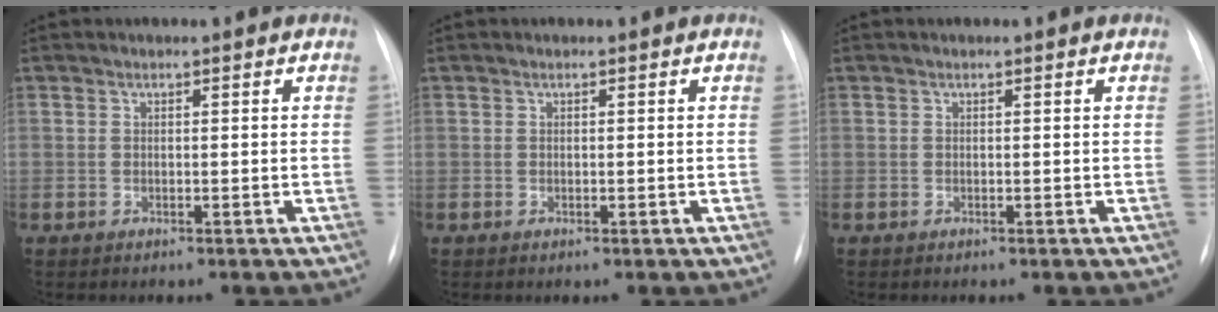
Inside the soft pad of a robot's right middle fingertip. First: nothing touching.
{"total": 0.0}
{"total": 0.0}